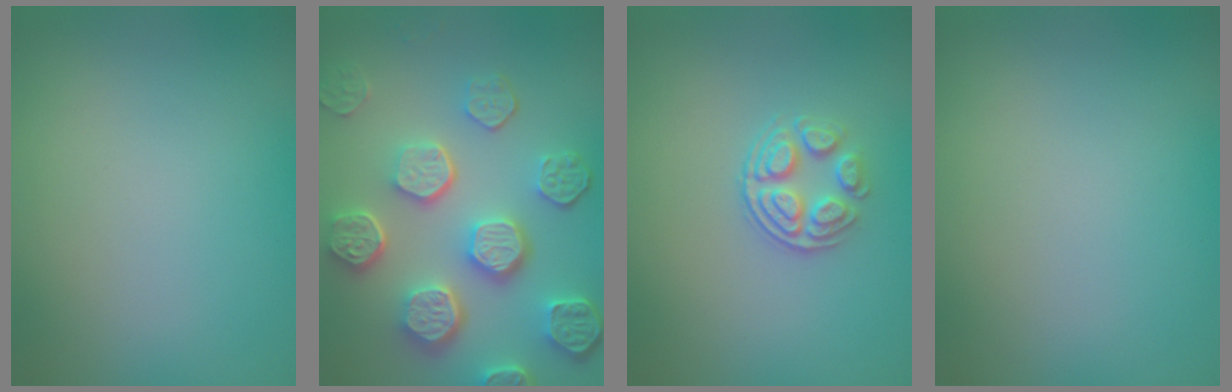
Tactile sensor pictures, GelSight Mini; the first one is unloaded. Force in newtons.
{"total": 8.1, "press": 6.2, "slide": 5.3}
{"total": 3.0, "press": 2.6, "slide": 1.5}
{"total": 0.0}